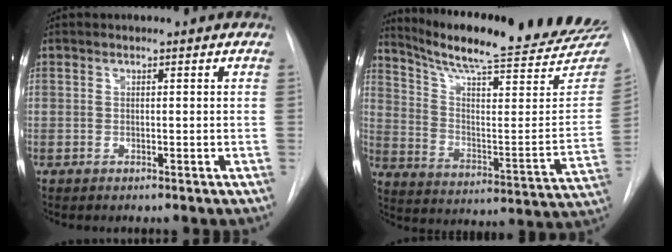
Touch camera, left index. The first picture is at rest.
{"total": 27.1, "force": [24.1, 2.0, 12.2], "torque": [-0.191, -0.093, 0.323]}